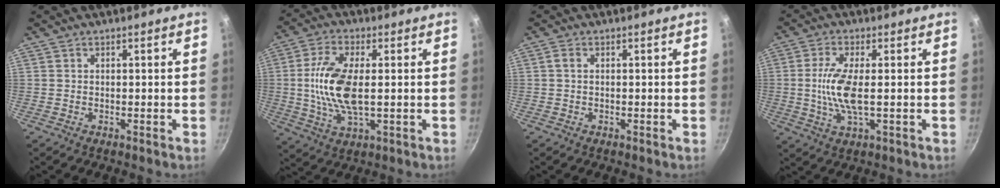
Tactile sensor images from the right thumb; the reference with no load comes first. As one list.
[{"total": 12.0, "force": [0.5, 5.4, 10.7], "torque": [-0.217, 0.003, 0.006]}, {"total": 1.1, "force": [0.2, 0.7, 0.8], "torque": [-0.017, 0.004, 0.002]}, {"total": 8.2, "force": [-0.1, 2.5, 7.8], "torque": [-0.170, -0.003, -0.005]}]